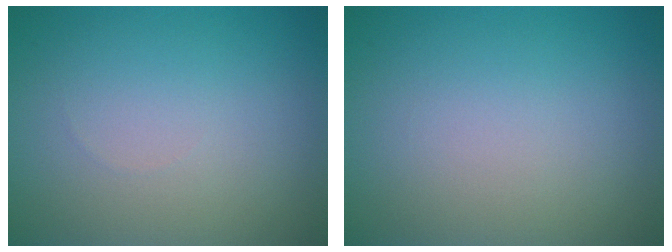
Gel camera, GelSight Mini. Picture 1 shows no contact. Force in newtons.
{"total": 0.0}